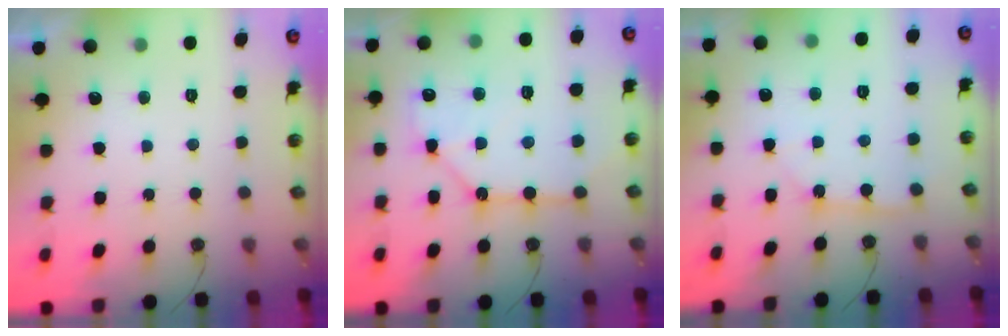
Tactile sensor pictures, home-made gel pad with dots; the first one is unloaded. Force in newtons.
{"total": 13.2, "press": 13.1, "slide": 0.9}
{"total": 2.9, "press": 2.9, "slide": 0.1}